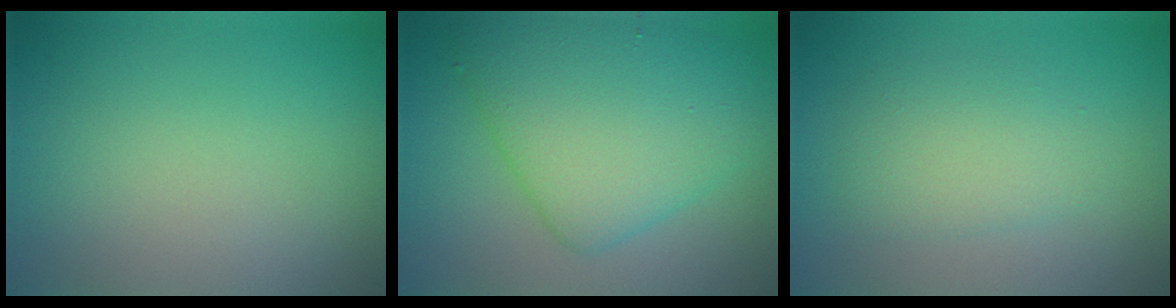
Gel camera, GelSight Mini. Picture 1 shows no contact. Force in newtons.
{"total": 7.5, "press": 7.5, "slide": 0.3}
{"total": 3.0, "press": 3.0, "slide": 0.1}